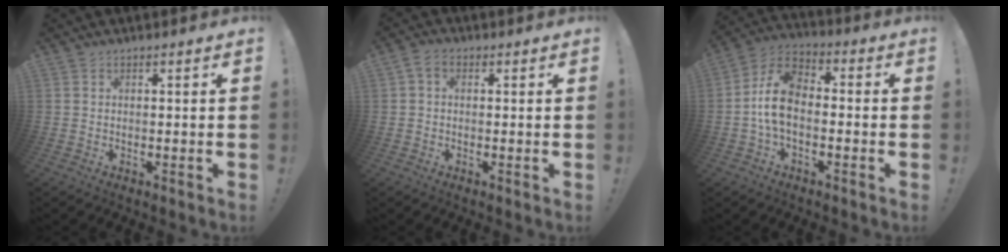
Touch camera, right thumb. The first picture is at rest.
{"total": 2.8, "force": [0.4, 2.0, 2.0], "torque": [-0.031, 0.005, 0.007]}
{"total": 11.5, "force": [-1.7, 7.3, 8.7], "torque": [-0.174, 0.022, -0.028]}